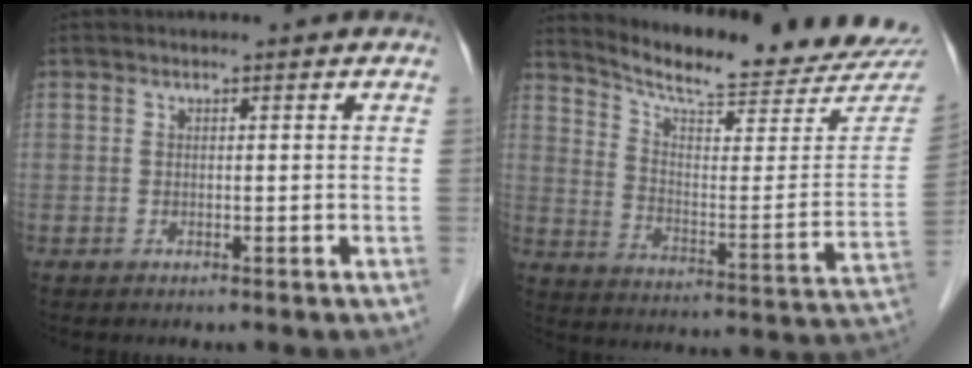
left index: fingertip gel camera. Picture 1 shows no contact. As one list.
[{"total": 22.3, "force": [21.3, 1.9, 6.3], "torque": [-0.104, -0.094, 0.277]}]